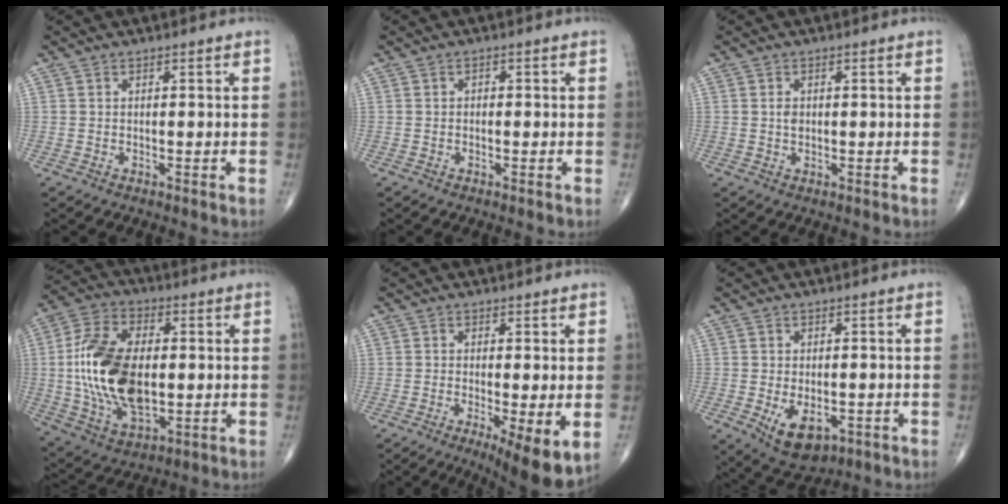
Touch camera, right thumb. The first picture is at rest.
{"total": 0.6, "force": [-0.1, 0.5, 0.4], "torque": [0.000, 0.002, -0.006]}
{"total": 1.4, "force": [0.2, 1.0, 1.0], "torque": [-0.013, 0.001, 0.003]}
{"total": 19.3, "force": [-0.1, 11.0, 15.9], "torque": [-0.311, 0.001, 0.005]}
{"total": 9.4, "force": [-2.7, 2.4, 8.7], "torque": [-0.133, -0.023, -0.039]}
{"total": 8.2, "force": [-2.7, 4.8, 6.0], "torque": [-0.083, 0.000, -0.027]}